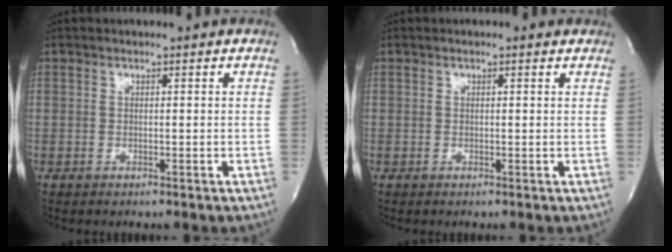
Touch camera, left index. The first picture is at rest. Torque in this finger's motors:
{"motor_torque": [0.21, 0.00, -0.04, -0.01]}